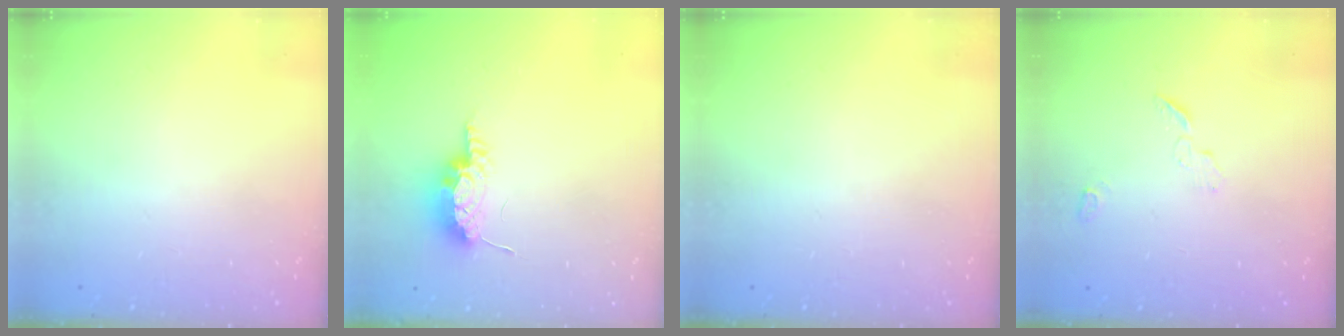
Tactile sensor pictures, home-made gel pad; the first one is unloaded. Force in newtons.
{"total": 8.6, "press": 8.1, "slide": 2.7}
{"total": 0.0}
{"total": 3.8, "press": 3.8, "slide": 0.4}